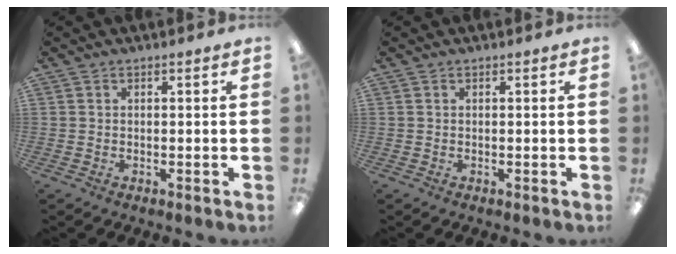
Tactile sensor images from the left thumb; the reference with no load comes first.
{"total": 0.0}